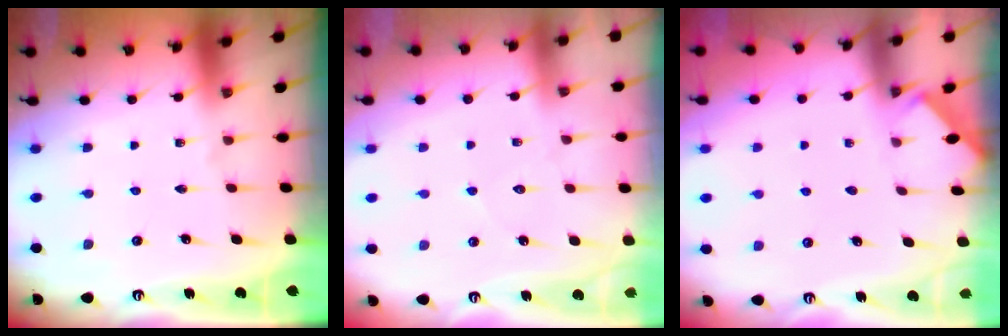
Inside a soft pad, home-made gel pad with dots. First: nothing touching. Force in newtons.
{"total": 5.3, "press": 5.3, "slide": 0.6}
{"total": 1.3, "press": 1.3, "slide": 0.3}